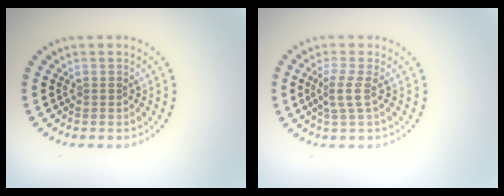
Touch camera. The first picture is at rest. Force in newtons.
{"total": 2.0, "press": 1.5, "slide": 1.2}